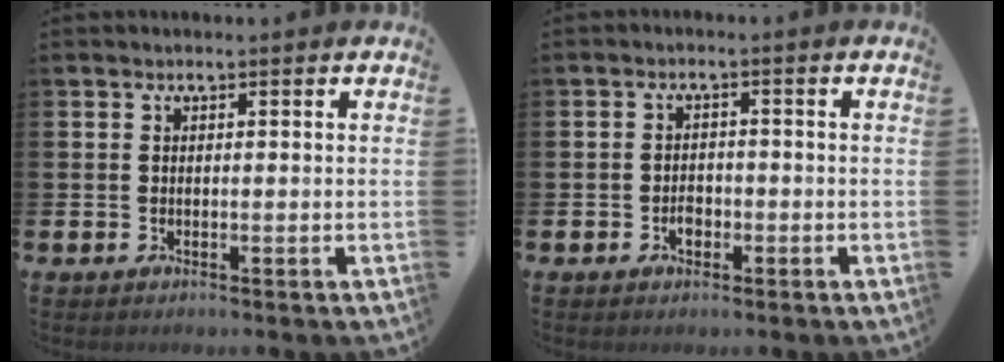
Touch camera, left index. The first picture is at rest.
{"total": 1.9, "force": [-0.7, 1.4, 1.1], "torque": [-0.009, -0.002, -0.018]}